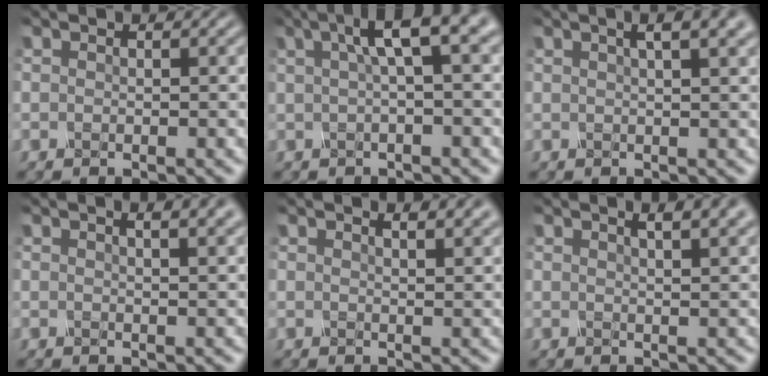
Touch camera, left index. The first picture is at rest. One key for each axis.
{"total": 5.5, "fx": 1.7, "fy": 1.3, "fz": 5.1, "tx": -0.067, "ty": 0.017, "tz": 0.019}
{"total": 5.7, "fx": 3.0, "fy": 2.3, "fz": 4.2, "tx": -0.032, "ty": 0.029, "tz": 0.010}
{"total": 4.8, "fx": 2.8, "fy": 2.0, "fz": 3.4, "tx": -0.012, "ty": 0.026, "tz": 0.005}
{"total": 4.6, "fx": 3.1, "fy": 1.8, "fz": 2.8, "tx": -0.012, "ty": 0.024, "tz": 0.013}
{"total": 5.4, "fx": 3.2, "fy": 2.1, "fz": 3.7, "tx": -0.014, "ty": 0.027, "tz": 0.011}